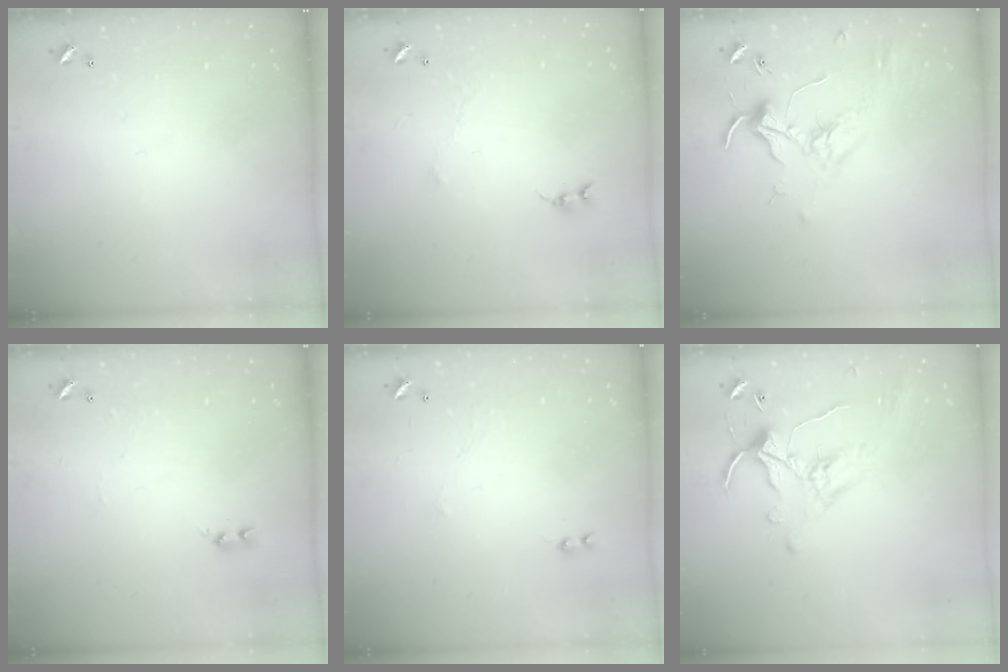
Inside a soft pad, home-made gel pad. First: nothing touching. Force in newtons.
{"total": 0.0}
{"total": 1.7, "press": 1.5, "slide": 0.7}
{"total": 3.8, "press": 3.8, "slide": 0.5}
{"total": 1.2, "press": 1.2, "slide": 0.3}
{"total": 1.1, "press": 0.3, "slide": 1.0}